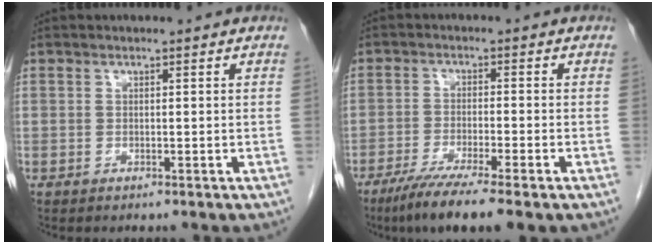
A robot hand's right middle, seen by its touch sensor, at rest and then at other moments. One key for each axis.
{"total": 8.3, "fx": -5.9, "fy": -0.1, "fz": 5.9, "tx": -0.102, "ty": -0.023, "tz": -0.097}